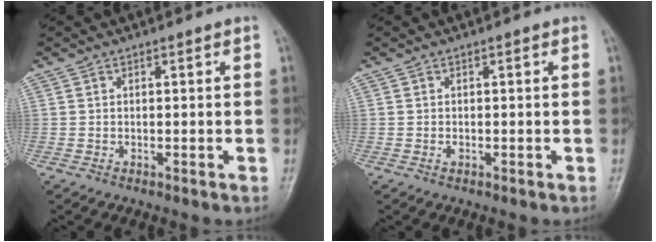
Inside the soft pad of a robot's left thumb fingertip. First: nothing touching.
{"total": 0.7, "force": [-0.1, 0.4, 0.6], "torque": [-0.006, 0.002, -0.001]}